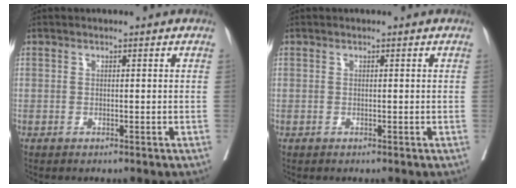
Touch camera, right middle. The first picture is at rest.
{"total": 0.0}